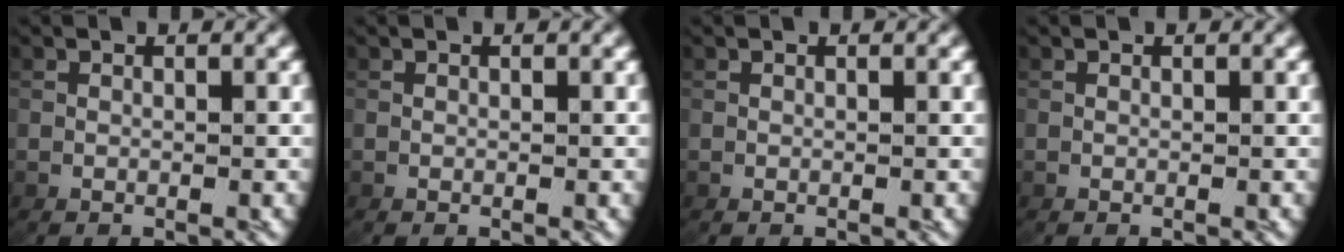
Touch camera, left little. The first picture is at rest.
{"total": 0.0}
{"total": 0.0}
{"total": 0.0}